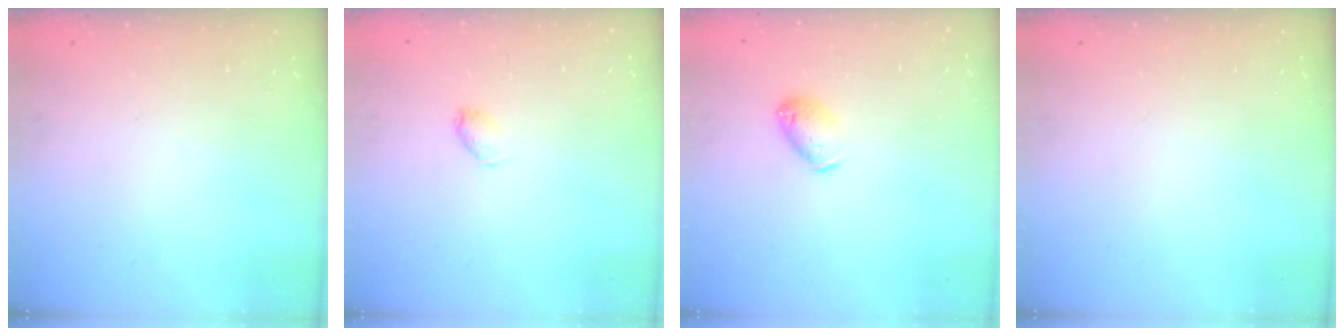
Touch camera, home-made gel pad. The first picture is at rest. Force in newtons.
{"total": 3.5, "press": 3.4, "slide": 0.6}
{"total": 7.3, "press": 7.2, "slide": 1.0}
{"total": 0.0}